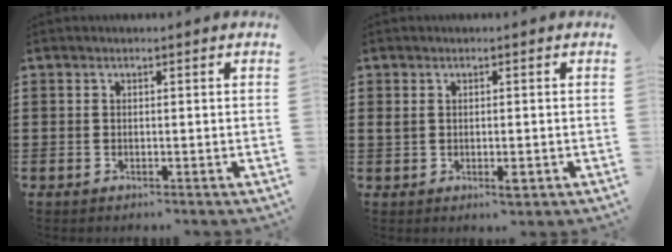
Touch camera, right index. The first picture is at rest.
{"total": 2.2, "force": [-0.2, 1.0, 2.0], "torque": [-0.045, -0.002, -0.006]}